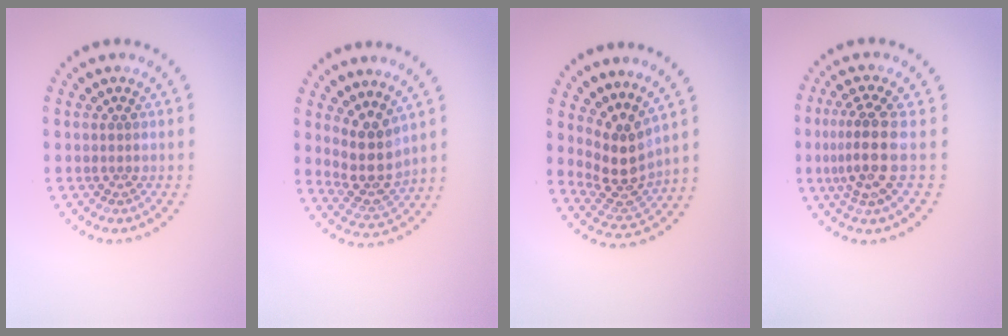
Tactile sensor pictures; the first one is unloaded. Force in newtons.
{"total": 3.8, "press": 3.1, "slide": 2.3}
{"total": 3.8, "press": 2.9, "slide": 2.4}
{"total": 3.8, "press": 2.9, "slide": 2.4}